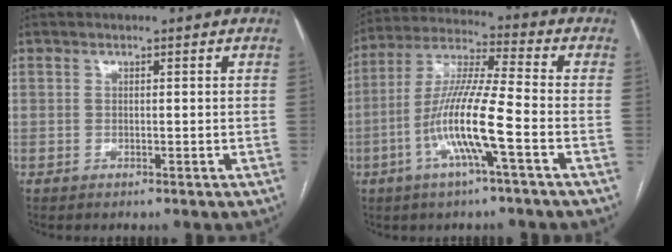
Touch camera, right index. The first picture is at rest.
{"total": 12.6, "force": [-4.1, 0.0, 11.9], "torque": [-0.240, -0.001, -0.085]}